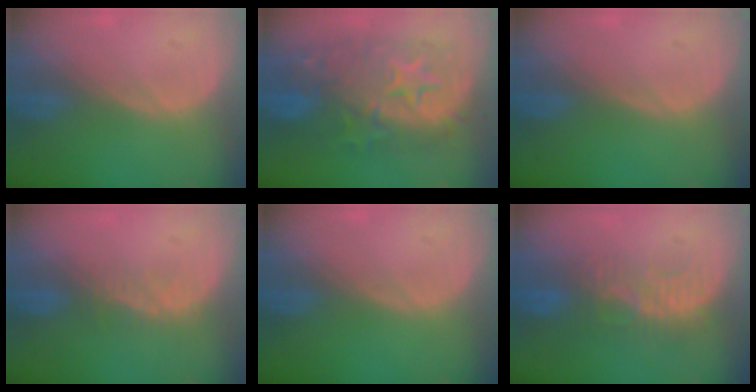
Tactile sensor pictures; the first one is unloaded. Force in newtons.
{"total": 11.9, "press": 11.9, "slide": 1.0}
{"total": 0.0}
{"total": 2.8, "press": 2.3, "slide": 1.7}
{"total": 0.0}
{"total": 6.2, "press": 6.0, "slide": 1.7}